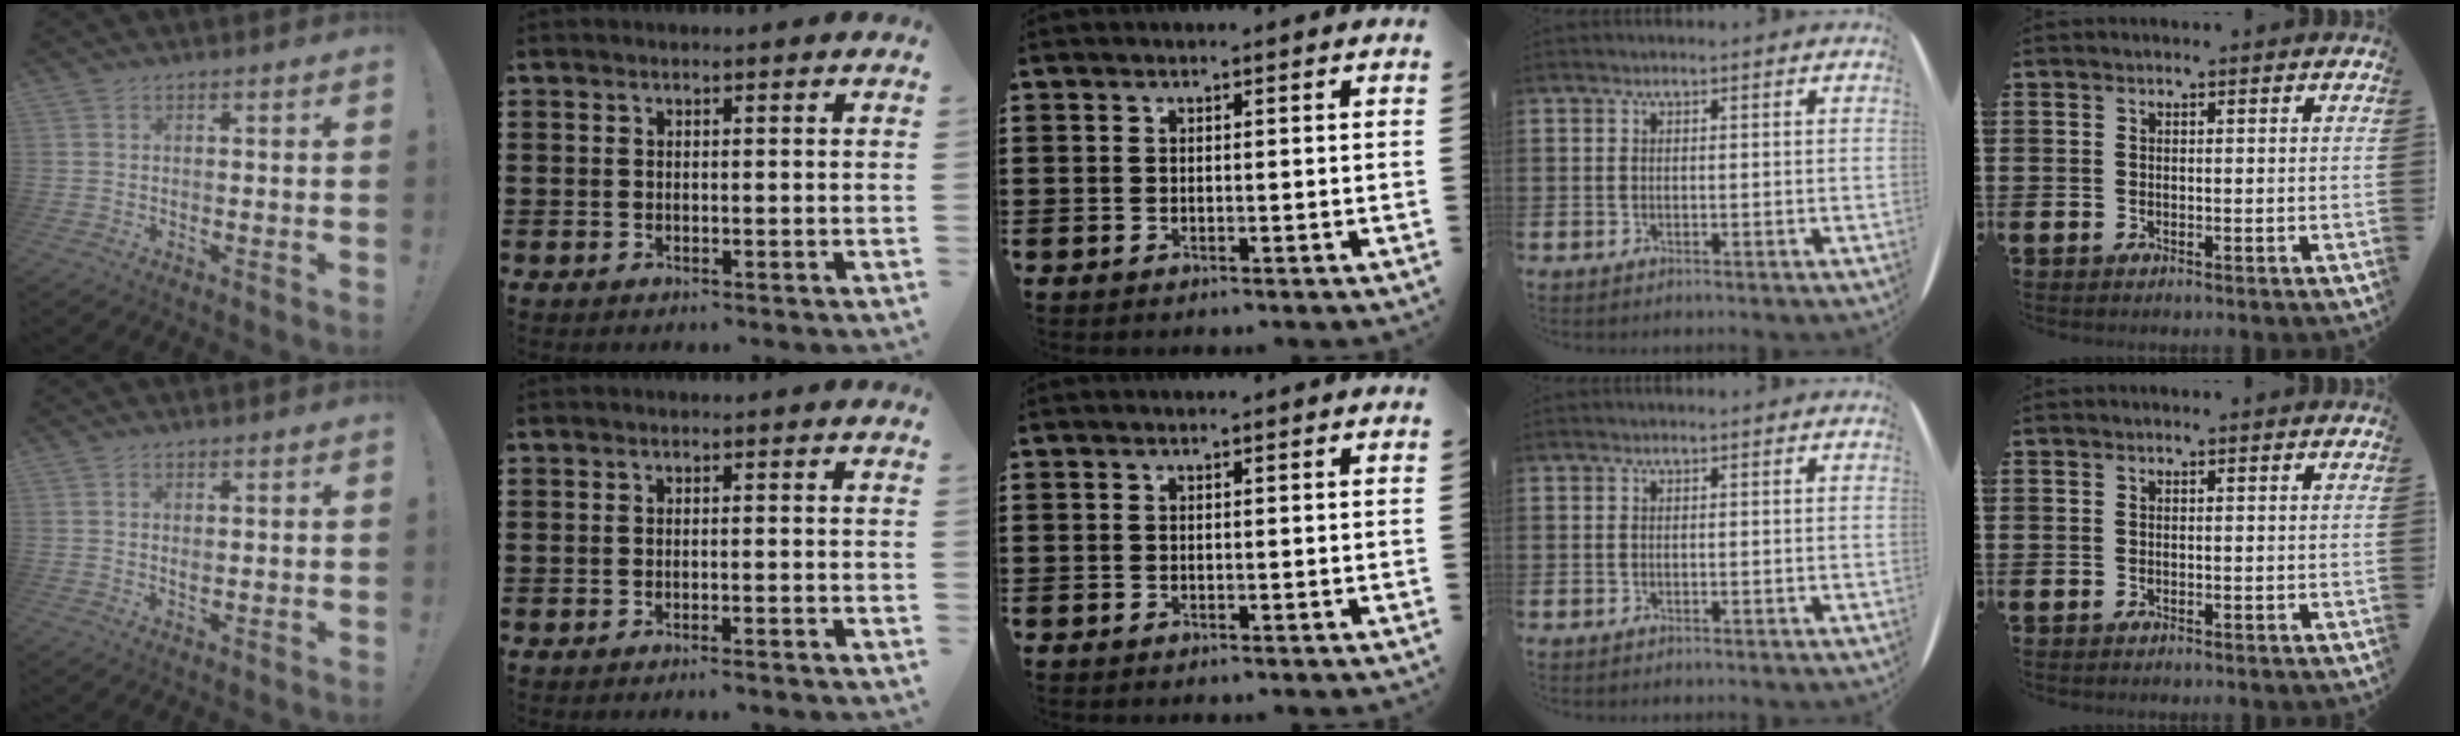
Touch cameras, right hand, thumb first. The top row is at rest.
{"thumb": {"total": 1.1, "force": [0.5, 0.6, 0.9], "torque": [-0.011, -0.002, 0.007]}, "index": {"total": 0.8, "force": [-0.7, -0.1, 0.4], "torque": [-0.009, -0.002, -0.014]}}